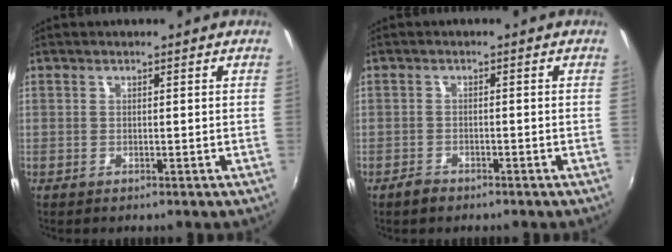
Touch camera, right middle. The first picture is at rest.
{"total": 2.0, "force": [-1.7, 0.9, 0.6], "torque": [-0.018, 0.001, -0.030]}